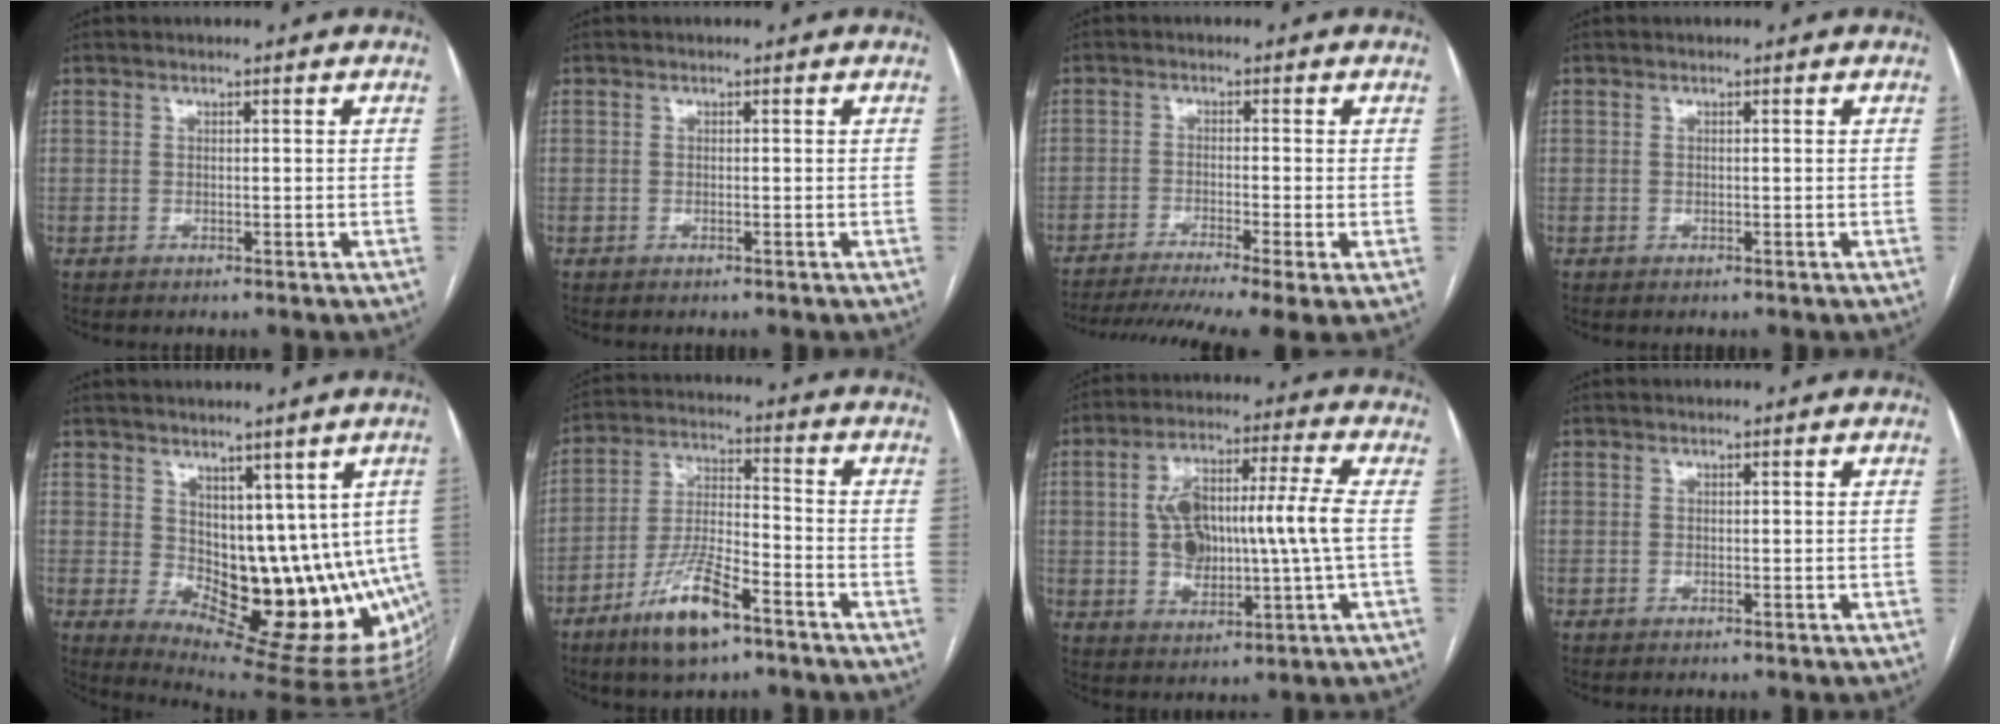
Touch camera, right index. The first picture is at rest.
{"total": 0.0}
{"total": 13.0, "force": [-9.6, 0.1, 8.7], "torque": [-0.134, -0.023, -0.153]}
{"total": 0.0}
{"total": 15.6, "force": [1.4, 8.8, 12.8], "torque": [-0.165, -0.004, 0.040]}
{"total": 11.3, "force": [-7.1, 2.7, 8.4], "torque": [-0.171, -0.011, -0.130]}
{"total": 14.5, "force": [0.5, 3.1, 14.1], "torque": [-0.266, 0.023, 0.012]}
{"total": 0.0}